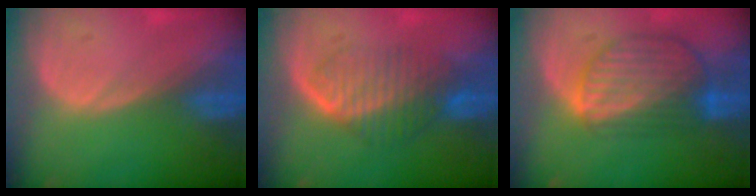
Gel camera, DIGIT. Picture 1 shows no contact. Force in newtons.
{"total": 6.7, "press": 6.5, "slide": 1.8}
{"total": 8.9, "press": 7.8, "slide": 4.4}